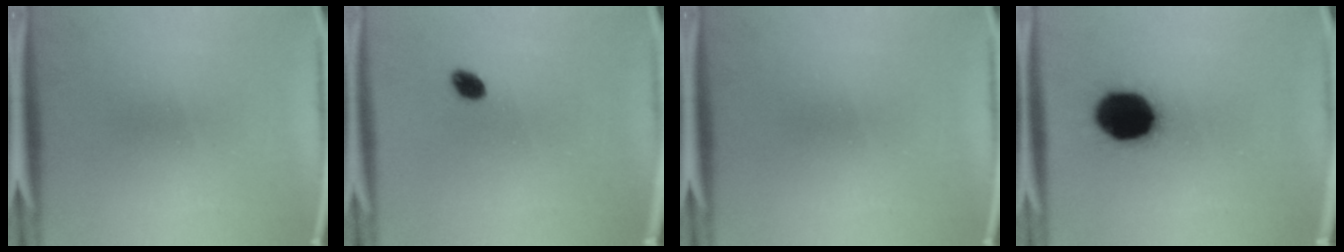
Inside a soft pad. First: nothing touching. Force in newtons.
{"total": 2.4}
{"total": 0.0}
{"total": 16.3}